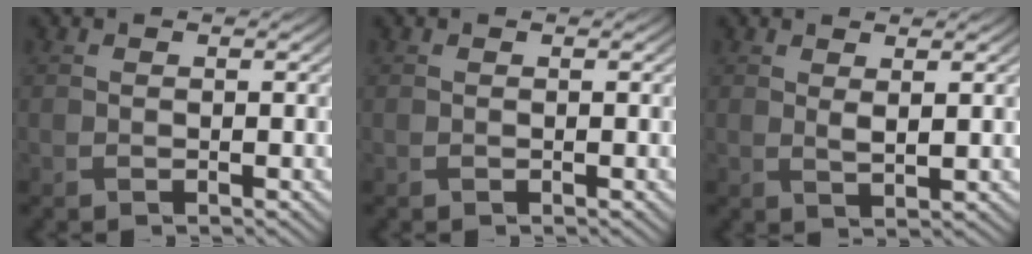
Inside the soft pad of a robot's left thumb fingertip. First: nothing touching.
{"total": 0.0}
{"total": 1.7, "force": [1.0, 0.3, 1.3], "torque": [-0.030, -0.005, 0.020]}